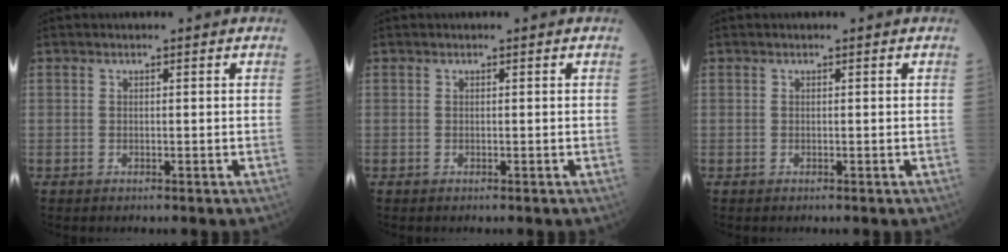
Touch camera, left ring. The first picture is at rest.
{"total": 0.0}
{"total": 0.0}